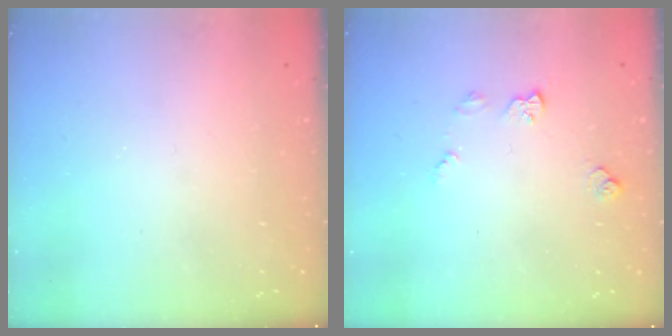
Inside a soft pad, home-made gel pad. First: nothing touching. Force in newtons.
{"total": 7.9, "press": 7.9, "slide": 0.6}